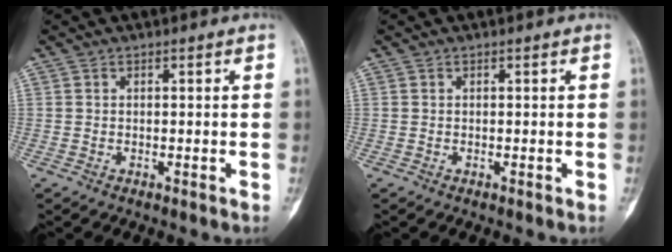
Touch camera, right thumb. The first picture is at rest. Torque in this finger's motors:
{"motor_torque": [0.34, 0.34, 0.00, 0.00, 0.00]}